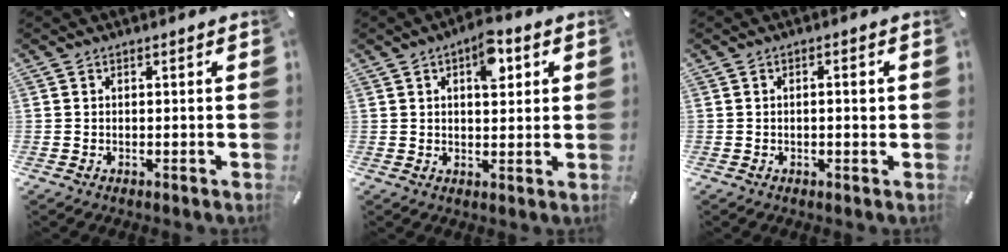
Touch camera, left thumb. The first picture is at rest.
{"total": 7.7, "force": [3.2, 4.1, 5.8], "torque": [-0.071, -0.009, 0.048]}
{"total": 2.2, "force": [0.0, 0.7, 2.1], "torque": [-0.031, 0.001, -0.004]}